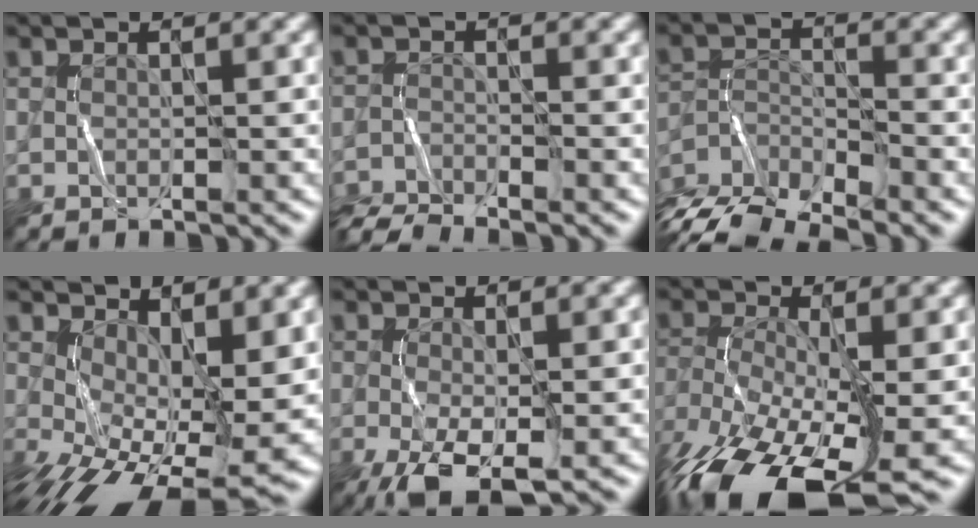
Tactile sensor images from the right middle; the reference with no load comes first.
{"total": 3.9, "force": [-3.7, 0.3, 1.0], "torque": [-0.028, -0.012, -0.078]}
{"total": 8.1, "force": [-7.3, 2.2, 2.8], "torque": [-0.048, -0.014, -0.133]}
{"total": 10.9, "force": [-0.9, 4.9, 9.6], "torque": [-0.162, -0.022, -0.004]}
{"total": 6.3, "force": [-2.6, 2.6, 5.1], "torque": [-0.121, -0.017, -0.044]}
{"total": 13.6, "force": [-7.4, 5.2, 10.1], "torque": [-0.207, -0.029, -0.135]}